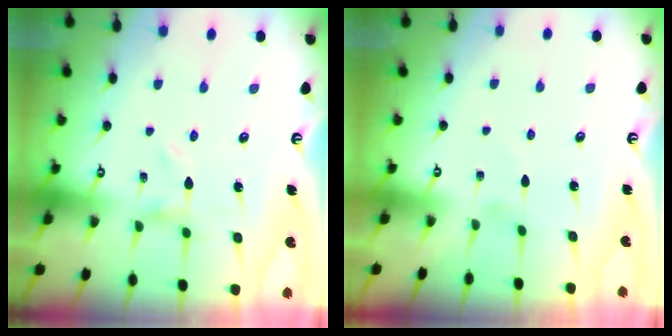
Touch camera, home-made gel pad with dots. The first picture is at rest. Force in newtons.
{"total": 1.0, "press": 1.0, "slide": 0.1}